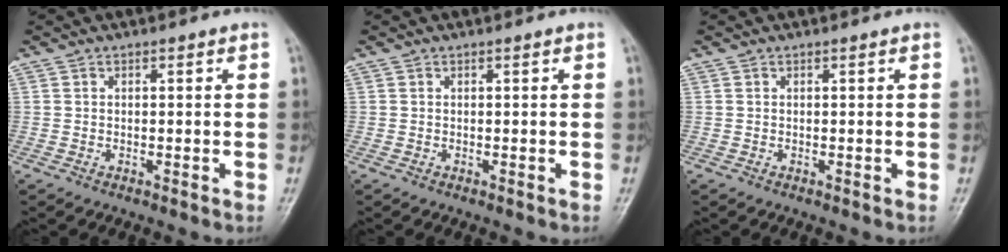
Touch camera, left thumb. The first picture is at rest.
{"total": 0.0}
{"total": 0.0}